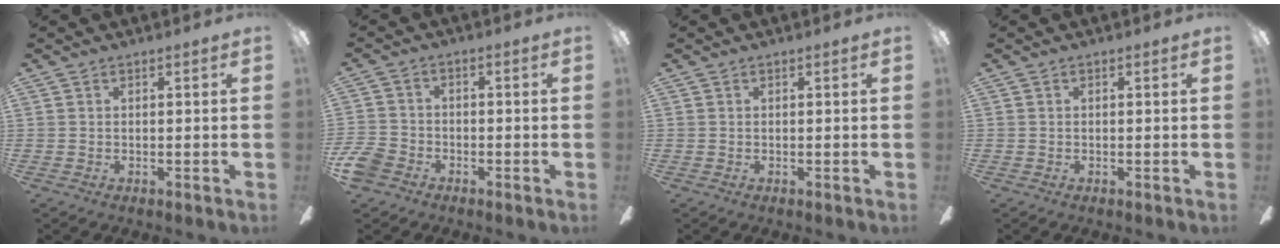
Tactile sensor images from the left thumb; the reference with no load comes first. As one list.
[{"total": 5.8, "force": [-3.3, 4.1, 2.5], "torque": [-0.068, 0.015, -0.067]}, {"total": 0.0}, {"total": 0.0}]